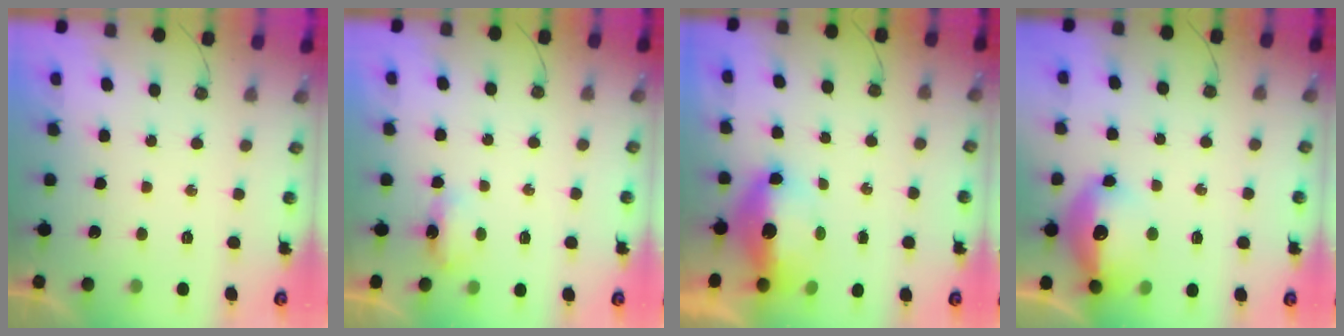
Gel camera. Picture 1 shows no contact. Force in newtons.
{"total": 3.2, "press": 3.1, "slide": 0.5}
{"total": 16.4, "press": 10.0, "slide": 13.0}
{"total": 14.5, "press": 14.4, "slide": 1.1}